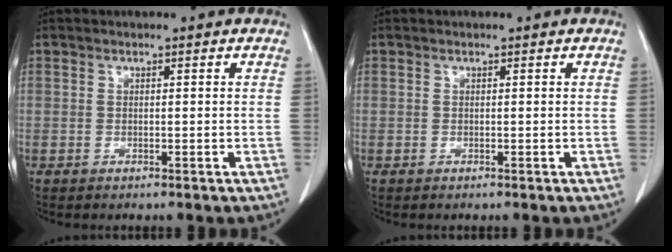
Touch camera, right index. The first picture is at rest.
{"total": 0.0}